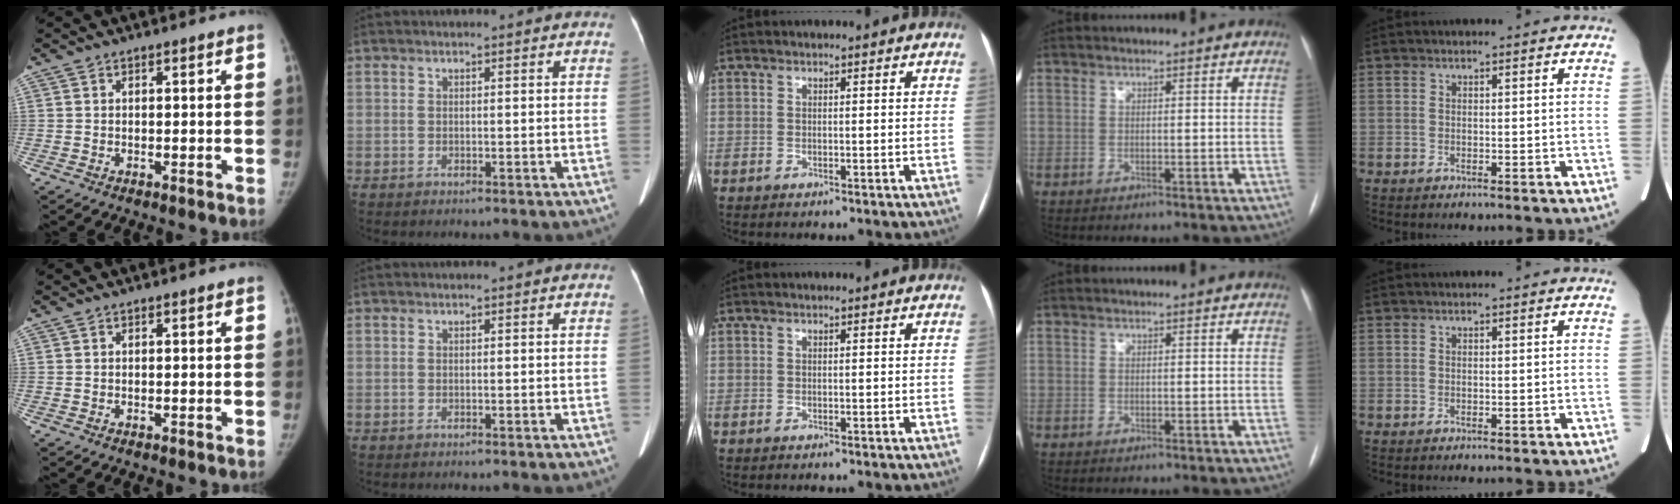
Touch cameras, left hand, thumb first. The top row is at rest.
{}